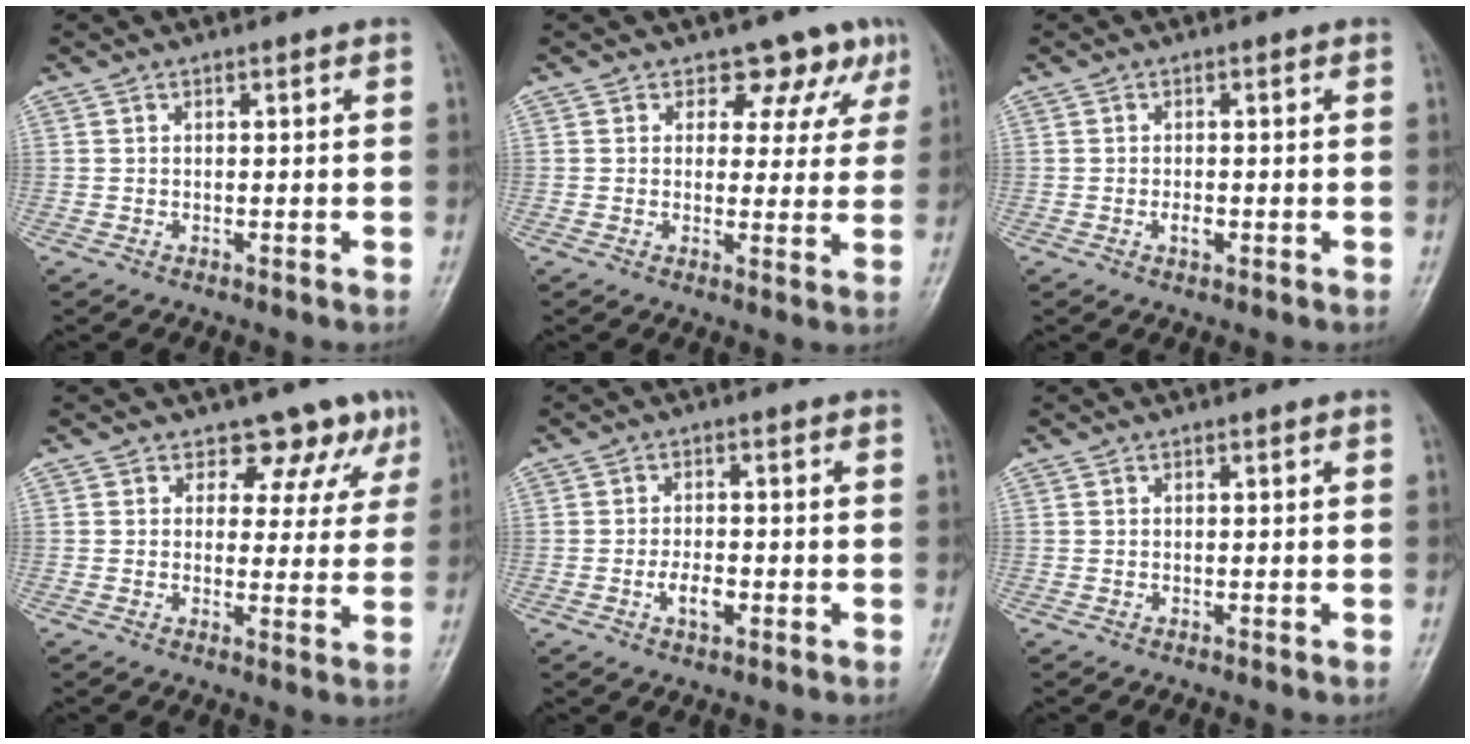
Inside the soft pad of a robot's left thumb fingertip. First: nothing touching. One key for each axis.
{"total": 6.8, "fx": 4.5, "fy": 4.5, "fz": 2.2, "tx": 0.012, "ty": -0.023, "tz": 0.042}
{"total": 1.6, "fx": -0.5, "fy": 0.9, "fz": 1.2, "tx": -0.019, "ty": 0.000, "tz": -0.008}
{"total": 7.3, "fx": 5.1, "fy": 4.8, "fz": 2.3, "tx": 0.012, "ty": -0.027, "tz": 0.049}
{"total": 3.7, "fx": -1.3, "fy": 1.9, "fz": 2.9, "tx": -0.048, "ty": 0.005, "tz": -0.022}
{"total": 0.0}